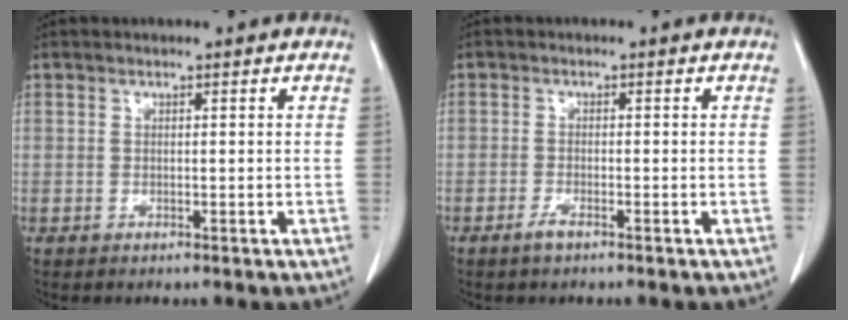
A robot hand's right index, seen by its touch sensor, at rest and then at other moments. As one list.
[{"total": 1.7, "force": [-1.3, 0.2, 1.1], "torque": [-0.027, -0.002, -0.025]}]